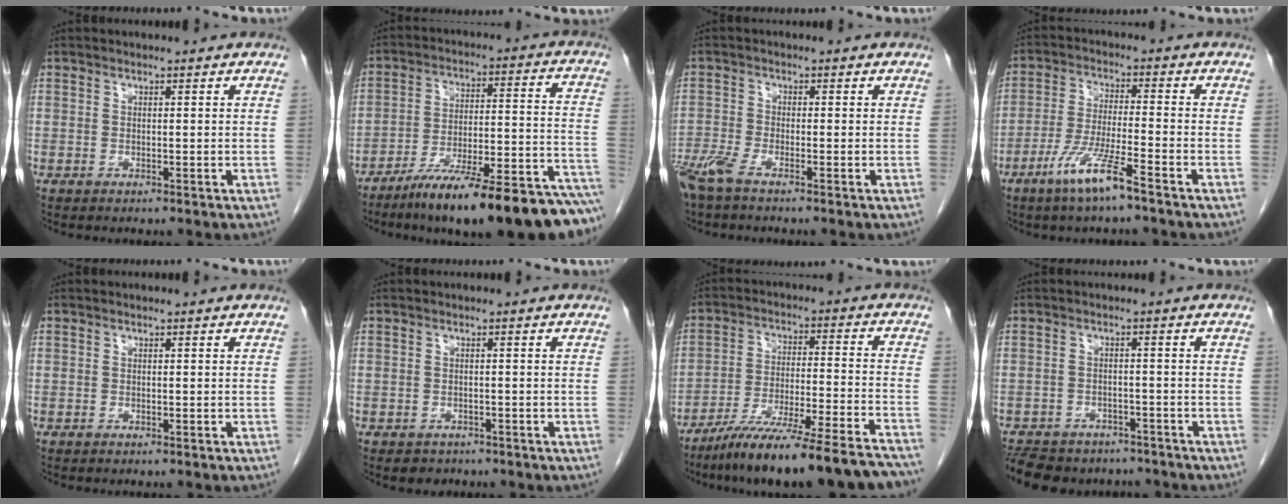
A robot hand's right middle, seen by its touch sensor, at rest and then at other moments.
{"total": 23.6, "force": [-19.0, 1.7, 14.0], "torque": [-0.134, 0.016, -0.285]}
{"total": 3.9, "force": [-3.0, 0.3, 2.4], "torque": [-0.056, -0.009, -0.066]}
{"total": 7.9, "force": [-5.0, -0.1, 6.0], "torque": [-0.124, -0.014, -0.098]}
{"total": 0.0}
{"total": 2.1, "force": [-1.5, 1.5, 0.1], "torque": [-0.007, 0.004, -0.020]}
{"total": 21.4, "force": [-18.3, 0.5, 11.2], "torque": [-0.135, -0.019, -0.281]}
{"total": 13.3, "force": [-11.0, 6.2, 4.2], "torque": [-0.093, 0.001, -0.140]}